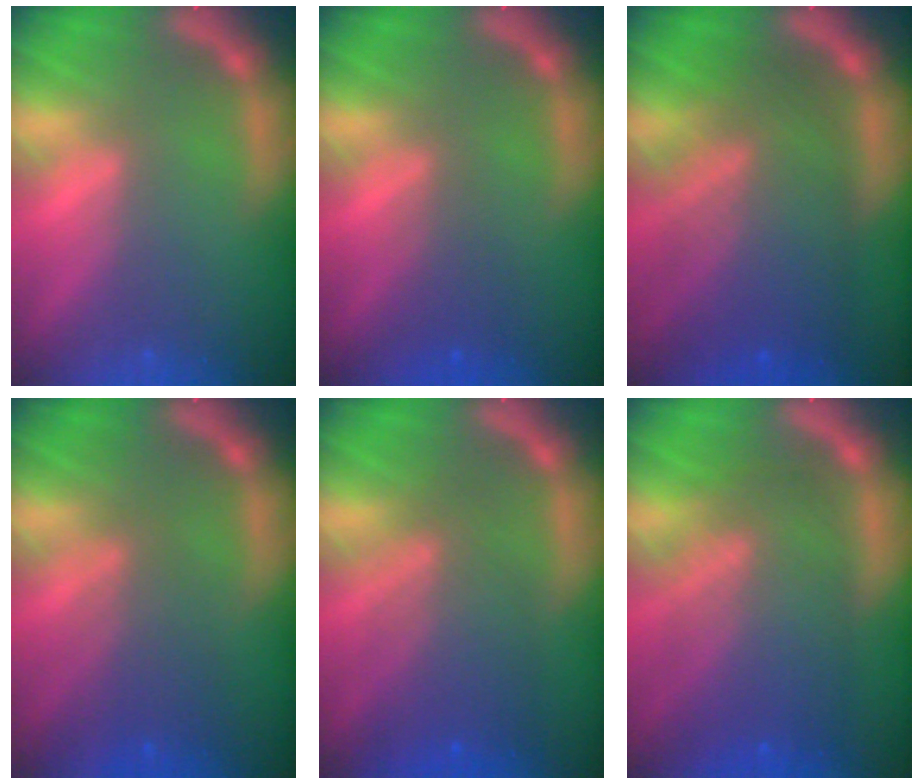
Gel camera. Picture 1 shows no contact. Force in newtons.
{"total": 1.9}
{"total": 9.5}
{"total": 4.1}
{"total": 6.0}
{"total": 9.1}